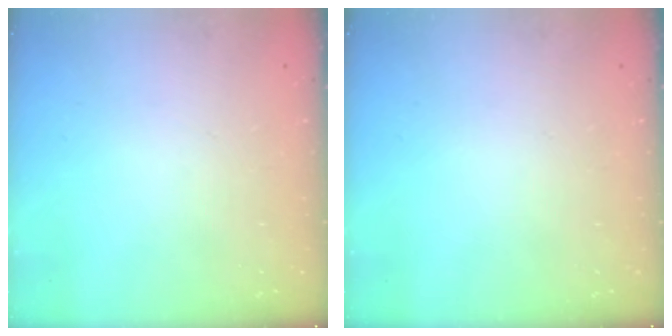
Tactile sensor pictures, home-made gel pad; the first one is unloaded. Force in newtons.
{"total": 0.0}